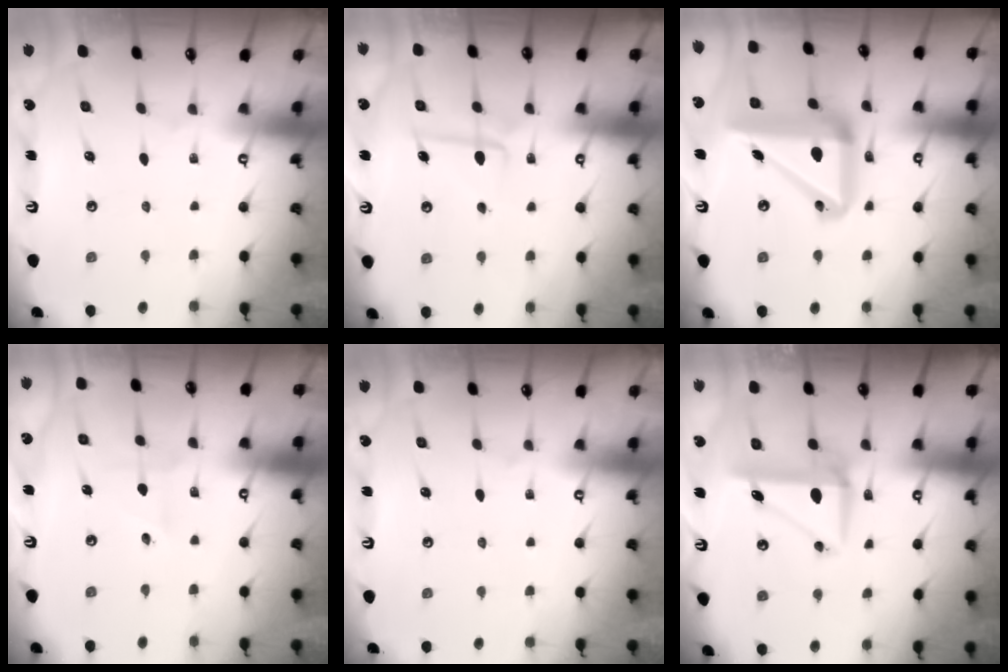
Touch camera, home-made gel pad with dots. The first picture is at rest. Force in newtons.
{"total": 6.2, "press": 6.1, "slide": 1.1}
{"total": 18.1, "press": 17.9, "slide": 2.6}
{"total": 1.8, "press": 1.7, "slide": 0.6}
{"total": 0.0}
{"total": 7.1, "press": 7.0, "slide": 1.2}